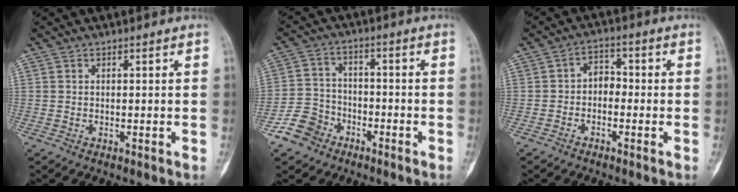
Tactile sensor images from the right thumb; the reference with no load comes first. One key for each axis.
{"total": 7.1, "fx": -4.6, "fy": 5.2, "fz": 1.4, "tx": -0.008, "ty": 0.036, "tz": -0.094}
{"total": 3.8, "fx": -1.2, "fy": 2.7, "fz": 2.3, "tx": -0.019, "ty": 0.023, "tz": -0.033}